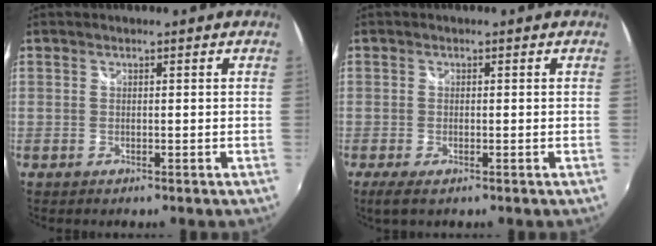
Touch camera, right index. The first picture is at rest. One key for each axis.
{"total": 2.7, "fx": -1.2, "fy": 0.7, "fz": 2.3, "tx": -0.047, "ty": -0.007, "tz": -0.018}